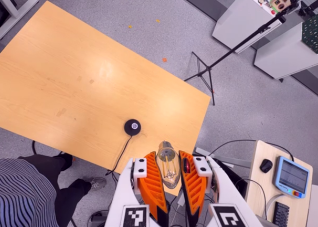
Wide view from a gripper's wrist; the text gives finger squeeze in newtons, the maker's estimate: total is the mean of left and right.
{"total": 20.1, "left": 25.2, "right": 15.0}